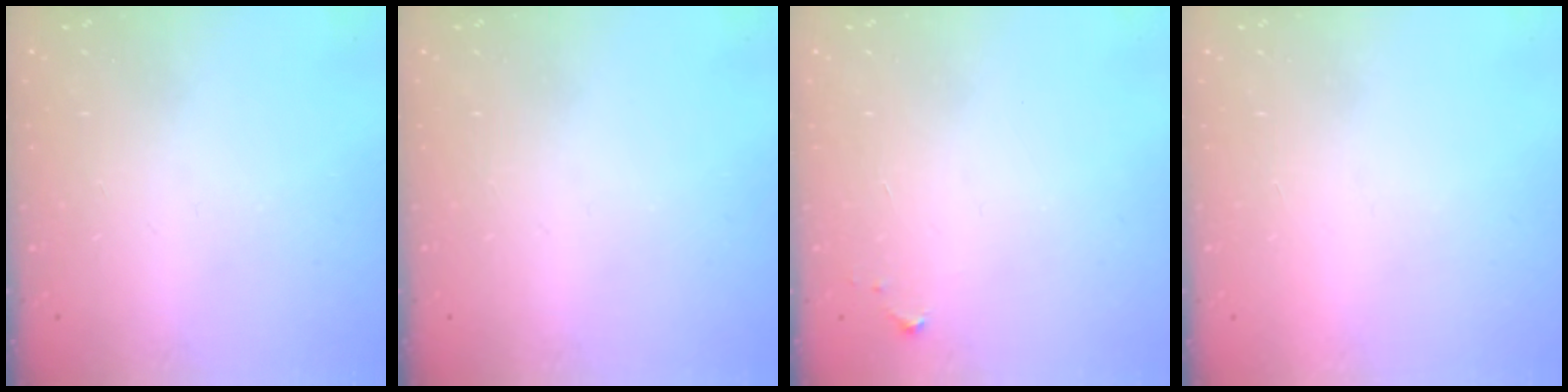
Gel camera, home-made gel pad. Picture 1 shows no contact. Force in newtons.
{"total": 0.0}
{"total": 4.3, "press": 4.3, "slide": 0.7}
{"total": 1.5, "press": 1.5, "slide": 0.1}